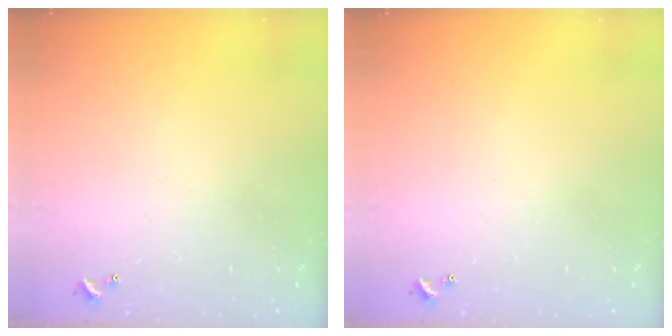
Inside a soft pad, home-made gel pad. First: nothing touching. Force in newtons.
{"total": 0.0}